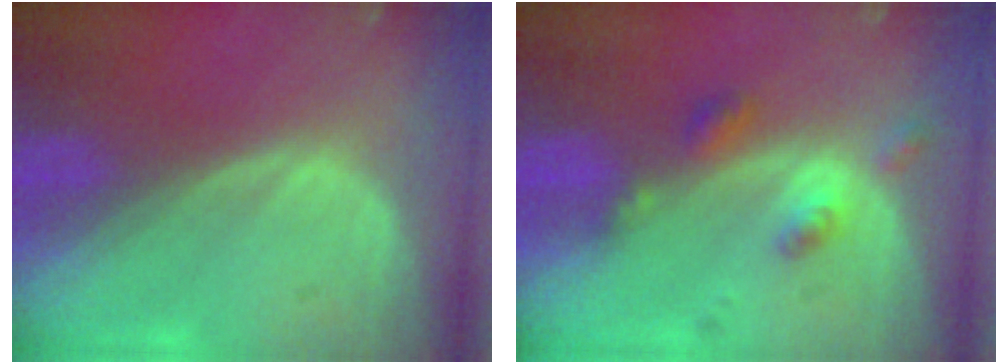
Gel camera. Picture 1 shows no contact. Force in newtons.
{"total": 4.4, "press": 4.0, "slide": 2.0}